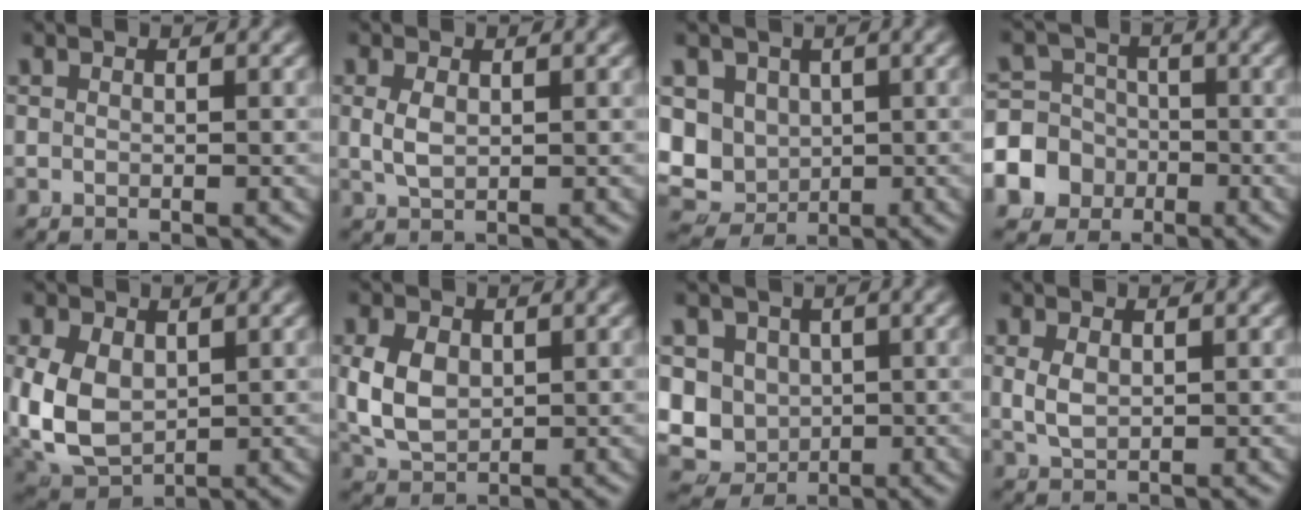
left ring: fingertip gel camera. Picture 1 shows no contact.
{"total": 1.8, "force": [0.2, 1.0, 1.5], "torque": [-0.039, -0.012, 0.017]}
{"total": 11.7, "force": [-1.3, 11.0, 3.8], "torque": [-0.132, -0.054, -0.011]}
{"total": 10.3, "force": [-3.1, 9.4, 2.7], "torque": [-0.074, -0.043, -0.051]}
{"total": 10.1, "force": [-1.2, 8.7, 4.9], "torque": [-0.149, -0.047, 0.000]}
{"total": 5.0, "force": [0.1, 4.0, 3.1], "torque": [-0.083, -0.020, 0.020]}
{"total": 13.2, "force": [-1.6, 12.5, 4.0], "torque": [-0.140, -0.055, -0.022]}
{"total": 2.0, "force": [0.2, 1.4, 1.4], "torque": [-0.042, -0.015, 0.018]}